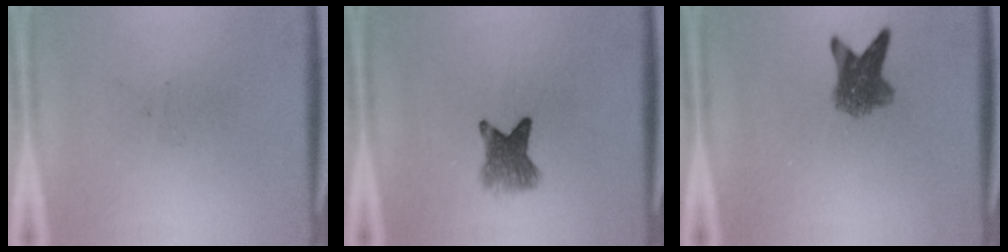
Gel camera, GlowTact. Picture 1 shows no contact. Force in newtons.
{"total": 4.8}
{"total": 5.7}